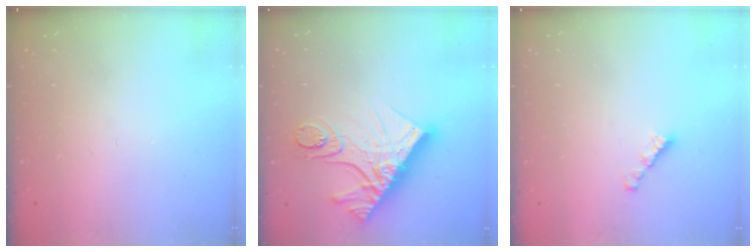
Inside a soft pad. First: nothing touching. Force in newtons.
{"total": 17.1, "press": 17.1, "slide": 1.4}
{"total": 2.7, "press": 2.7, "slide": 0.2}